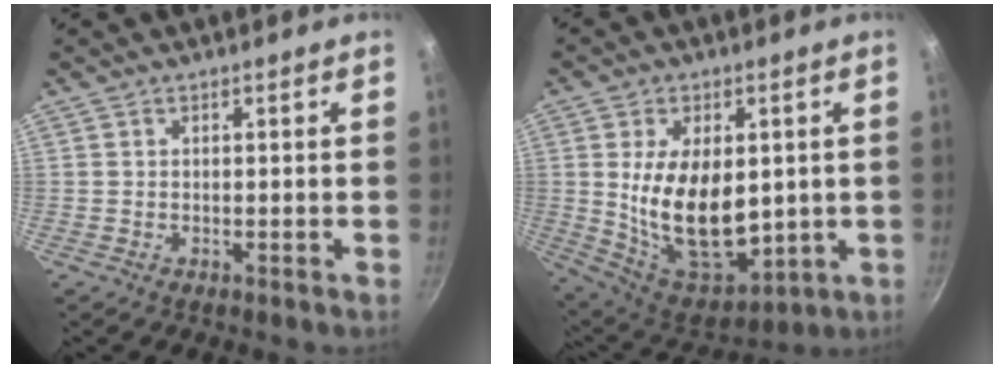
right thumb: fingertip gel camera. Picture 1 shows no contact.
{"total": 19.0, "force": [0.6, 11.5, 15.1], "torque": [-0.229, -0.030, 0.034]}